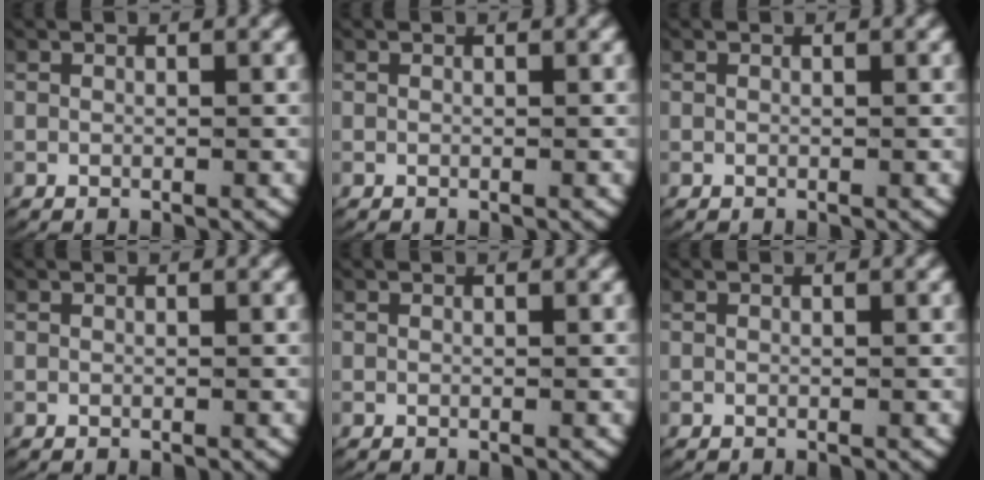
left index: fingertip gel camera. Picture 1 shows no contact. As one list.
[{"total": 0.0}, {"total": 0.0}, {"total": 0.0}, {"total": 0.0}, {"total": 0.0}]